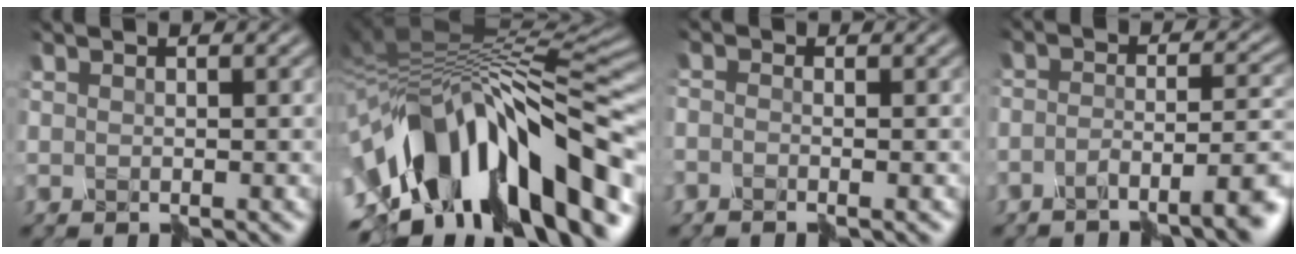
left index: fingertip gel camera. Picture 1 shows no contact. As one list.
[{"total": 13.4, "force": [-6.4, 6.0, 10.1], "torque": [-0.178, 0.021, -0.100]}, {"total": 2.1, "force": [-2.0, -0.4, -0.3], "torque": [0.009, 0.002, -0.031]}, {"total": 5.7, "force": [-4.7, 0.5, 3.2], "torque": [-0.056, 0.000, -0.078]}]